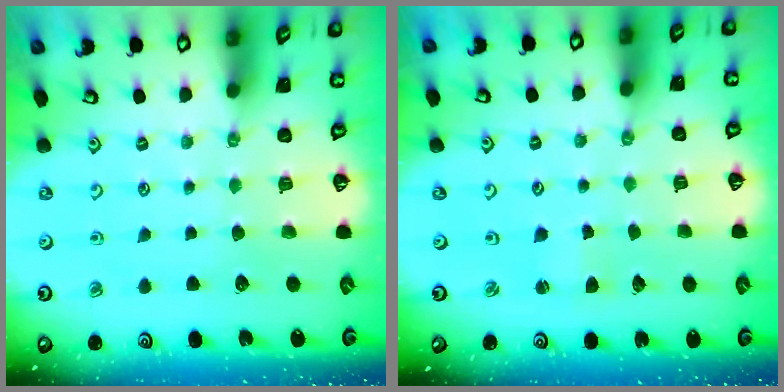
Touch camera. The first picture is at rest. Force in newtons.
{"total": 2.1, "press": 2.1, "slide": 0.3}